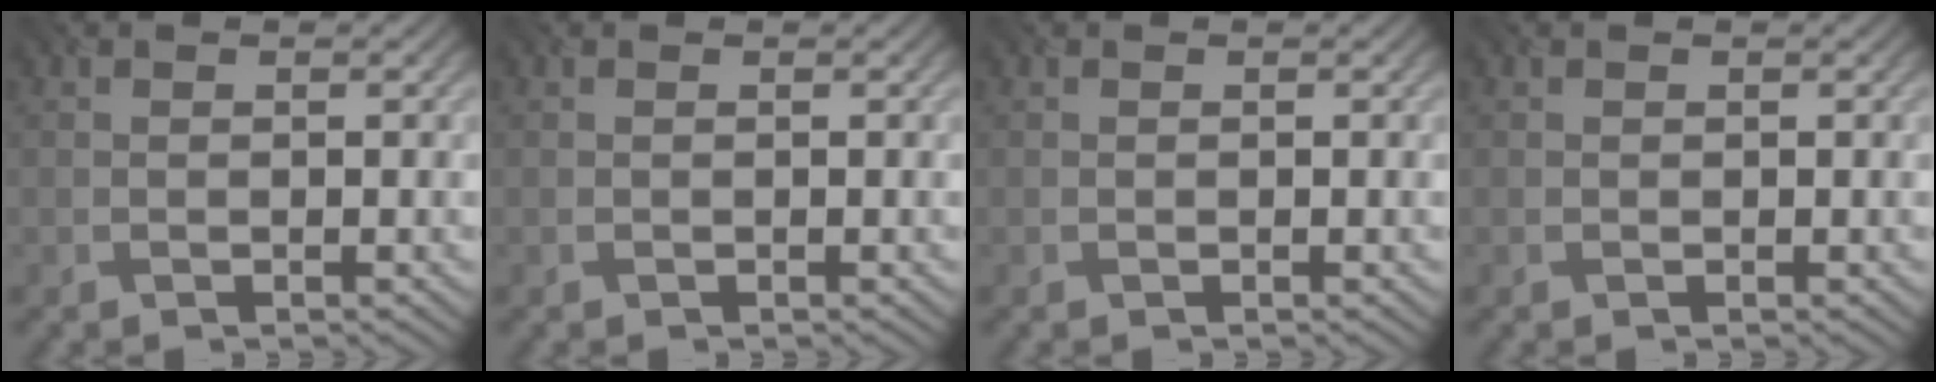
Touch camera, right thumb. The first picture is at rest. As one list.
[{"total": 0.0}, {"total": 0.0}, {"total": 0.0}]